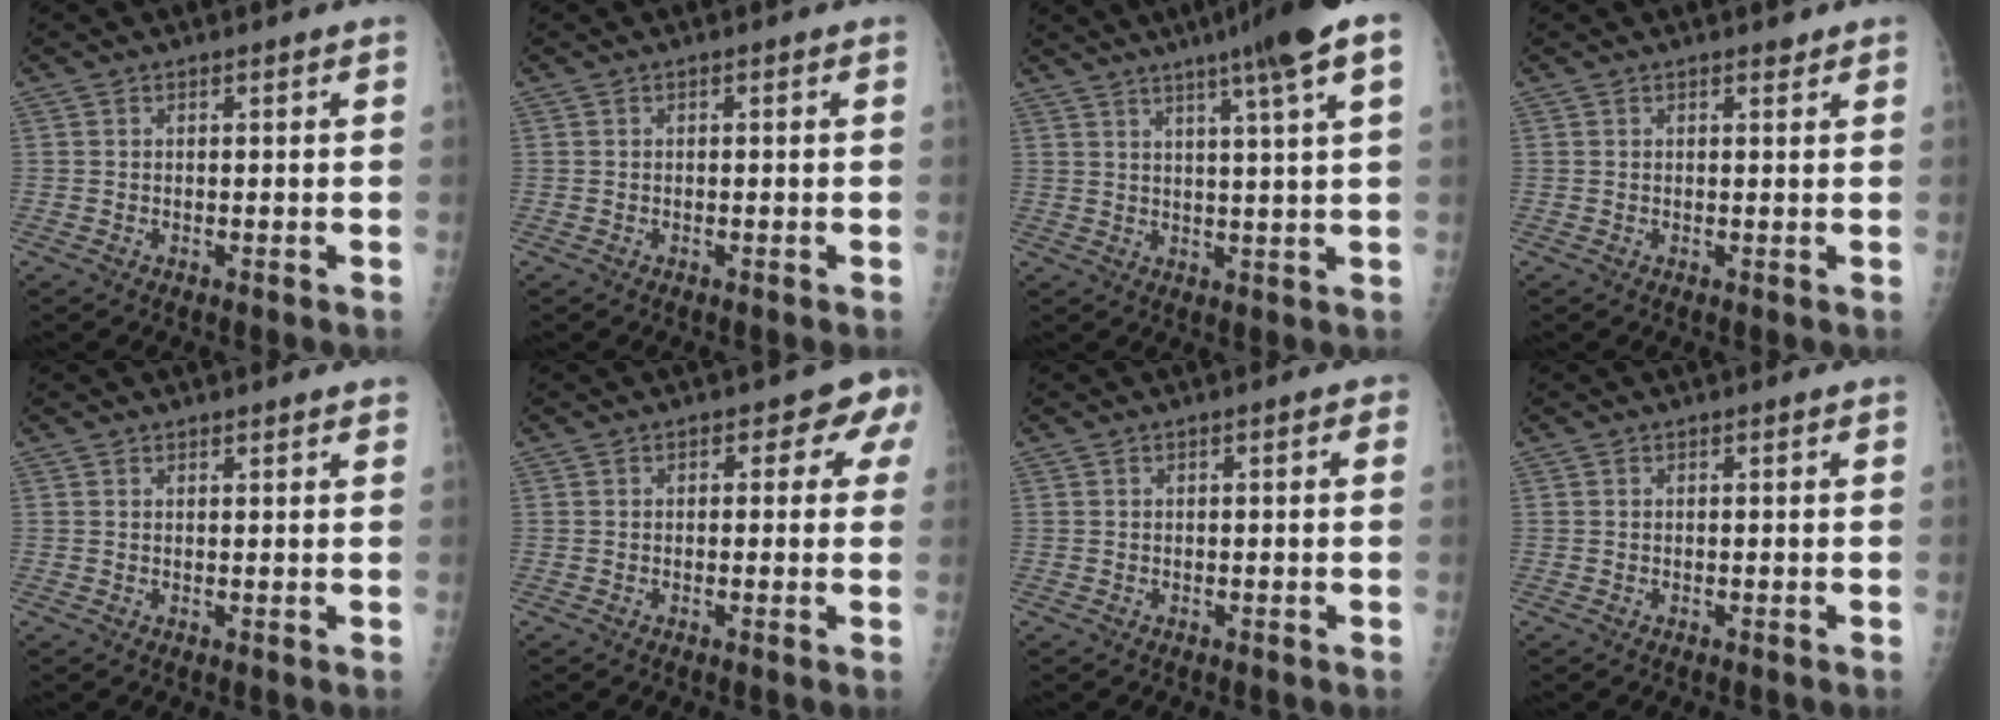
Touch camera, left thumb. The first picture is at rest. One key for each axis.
{"total": 0.0}
{"total": 11.7, "fx": 6.5, "fy": -0.3, "fz": 9.7, "tx": -0.143, "ty": -0.005, "tz": 0.088}
{"total": 1.0, "fx": 0.9, "fy": 0.3, "fz": 0.3, "tx": -0.004, "ty": -0.007, "tz": 0.012}
{"total": 1.7, "fx": 1.6, "fy": 0.4, "fz": 0.4, "tx": 0.005, "ty": -0.003, "tz": 0.020}
{"total": 3.9, "fx": 1.5, "fy": 2.5, "fz": 2.5, "tx": 0.011, "ty": 0.002, "tz": 0.004}
{"total": 1.0, "fx": 0.3, "fy": 0.4, "fz": 0.9, "tx": -0.011, "ty": 0.003, "tz": 0.002}
{"total": 0.0}